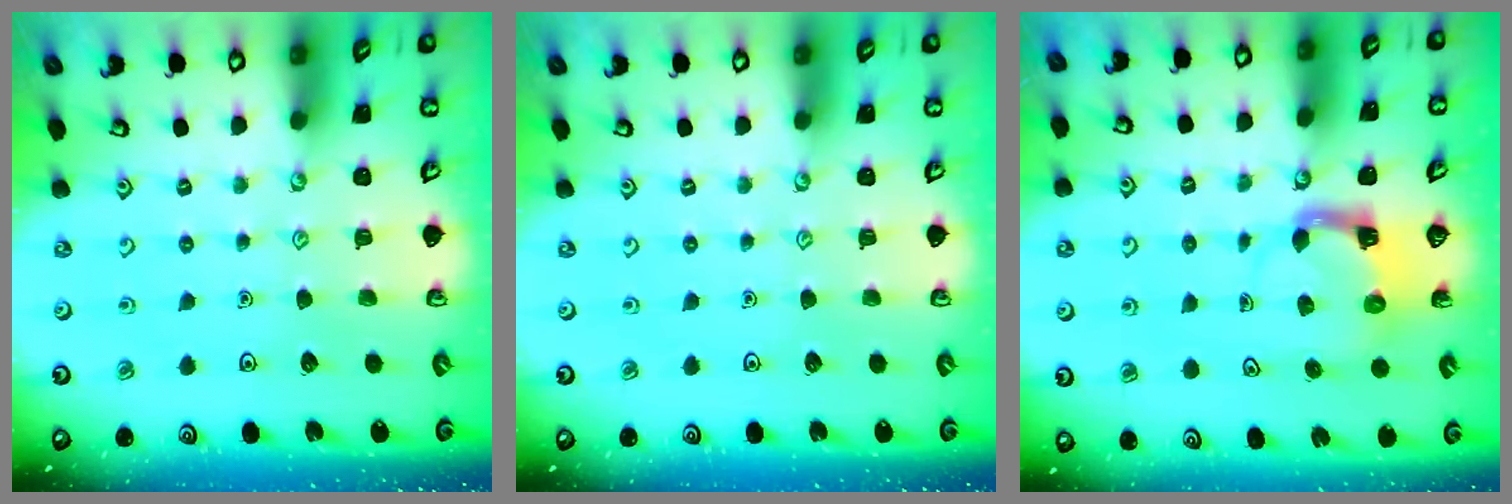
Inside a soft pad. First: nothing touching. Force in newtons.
{"total": 0.0}
{"total": 4.0, "press": 3.9, "slide": 0.7}